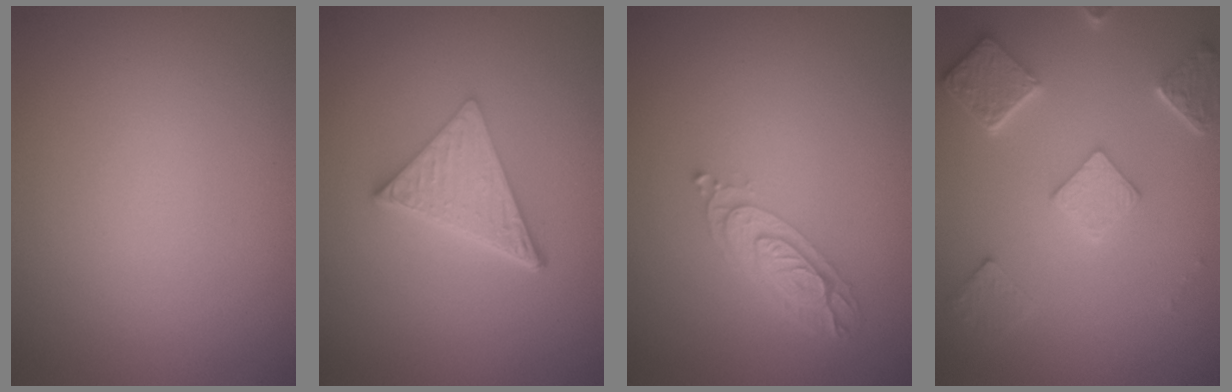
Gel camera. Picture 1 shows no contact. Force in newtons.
{"total": 5.1, "press": 3.6, "slide": 3.7}
{"total": 3.4, "press": 2.7, "slide": 2.1}
{"total": 4.9, "press": 4.0, "slide": 2.9}